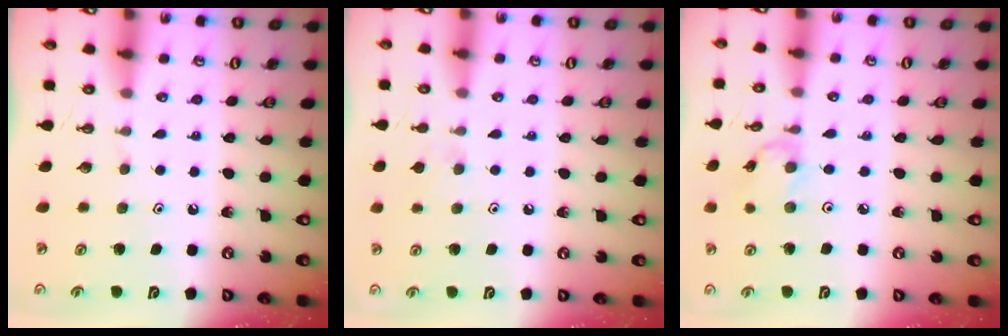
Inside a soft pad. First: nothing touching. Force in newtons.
{"total": 3.3, "press": 3.2, "slide": 0.7}
{"total": 3.7, "press": 3.7, "slide": 0.3}